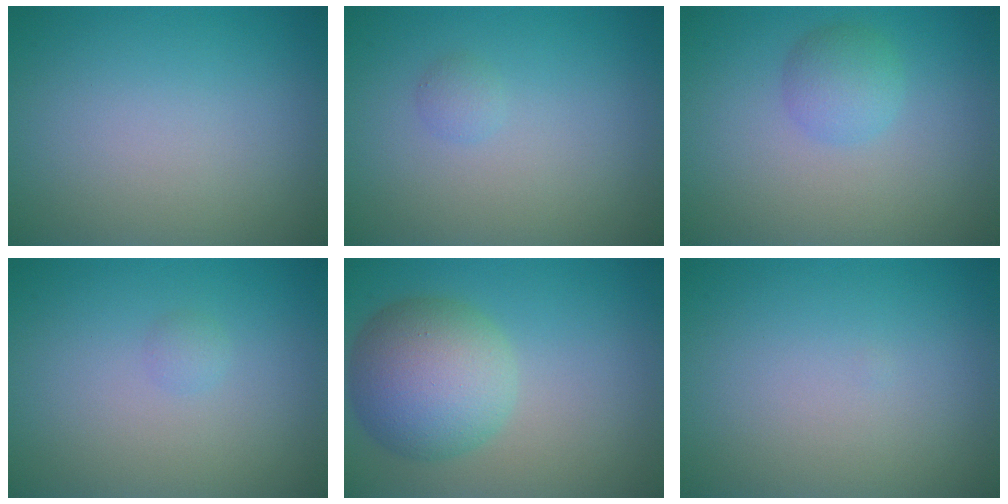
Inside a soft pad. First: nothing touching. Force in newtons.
{"total": 0.8, "press": 0.8, "slide": 0.1}
{"total": 2.2, "press": 2.2, "slide": 0.0}
{"total": 0.6, "press": 0.6, "slide": 0.1}
{"total": 7.3, "press": 7.3, "slide": 0.4}
{"total": 0.0}